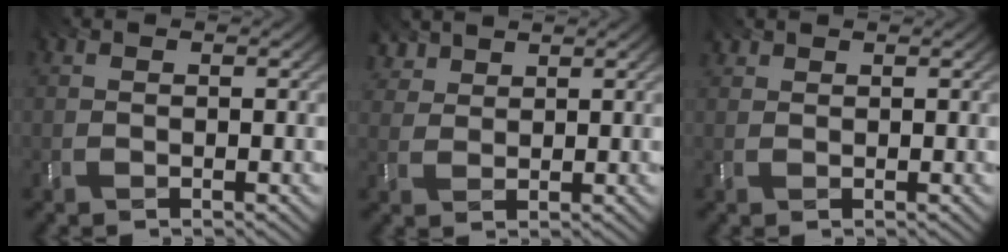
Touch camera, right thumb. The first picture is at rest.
{"total": 3.4, "force": [2.4, 1.9, 1.4], "torque": [-0.043, 0.007, 0.045]}
{"total": 1.0, "force": [0.9, 0.5, 0.2], "torque": [-0.004, -0.001, 0.017]}